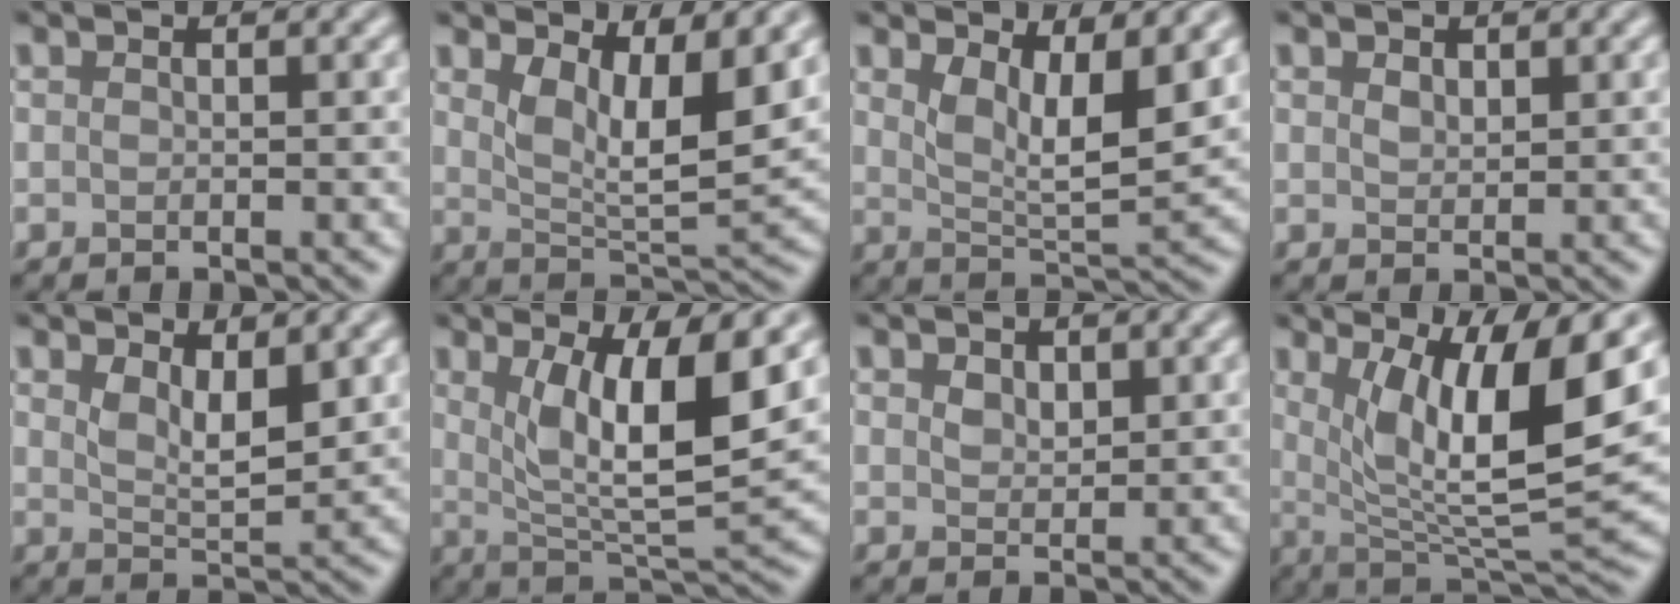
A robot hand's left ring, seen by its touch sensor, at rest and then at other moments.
{"total": 6.2, "force": [2.8, 2.2, 5.1], "torque": [-0.089, -0.016, 0.053]}
{"total": 5.6, "force": [2.5, 2.0, 4.6], "torque": [-0.083, -0.013, 0.047]}
{"total": 1.1, "force": [0.7, 0.6, 0.5], "torque": [-0.011, -0.001, 0.014]}
{"total": 3.6, "force": [1.5, 1.5, 2.9], "torque": [-0.055, -0.007, 0.032]}
{"total": 8.0, "force": [2.2, 2.1, 7.4], "torque": [-0.125, -0.019, 0.044]}
{"total": 1.5, "force": [0.9, 1.0, 0.8], "torque": [-0.014, -0.001, 0.017]}
{"total": 10.4, "force": [3.0, 2.5, 9.7], "torque": [-0.154, -0.015, 0.056]}